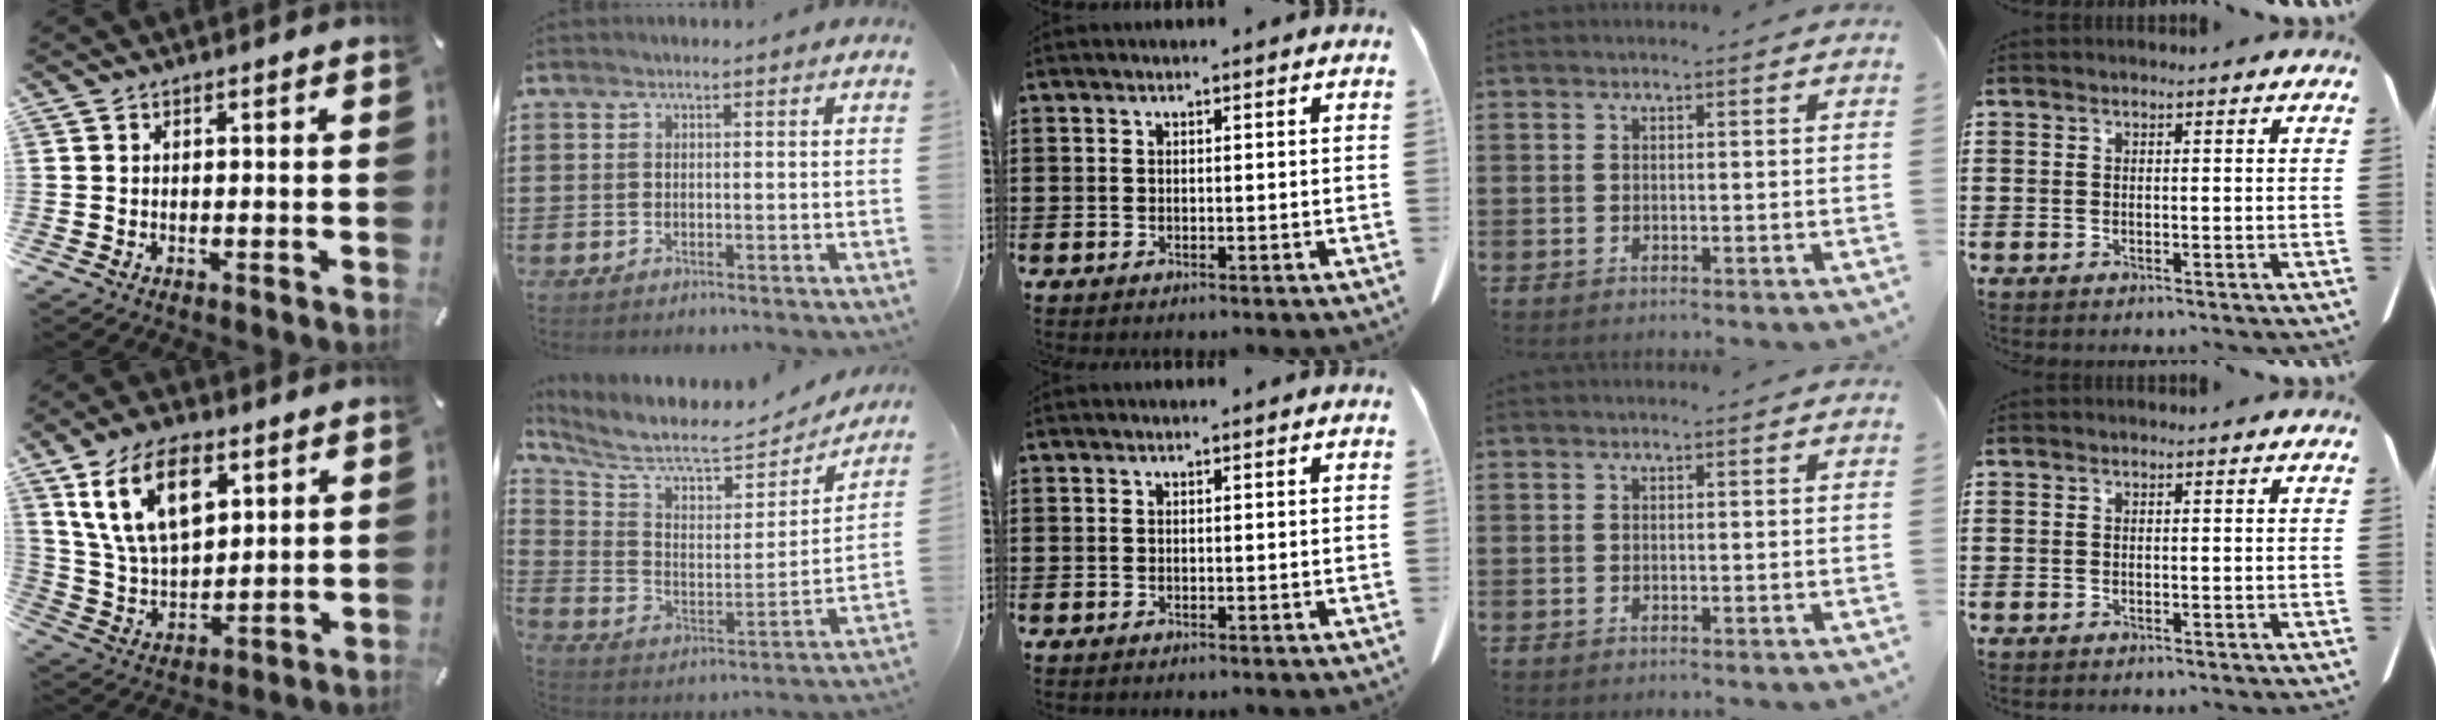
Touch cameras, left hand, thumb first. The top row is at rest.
{"thumb": {"total": 16.4, "force": [8.0, 9.5, 10.6], "torque": [-0.231, -0.016, 0.141]}, "index": {"total": 7.7, "force": [6.7, 1.6, 3.4], "torque": [-0.098, -0.047, 0.113]}}